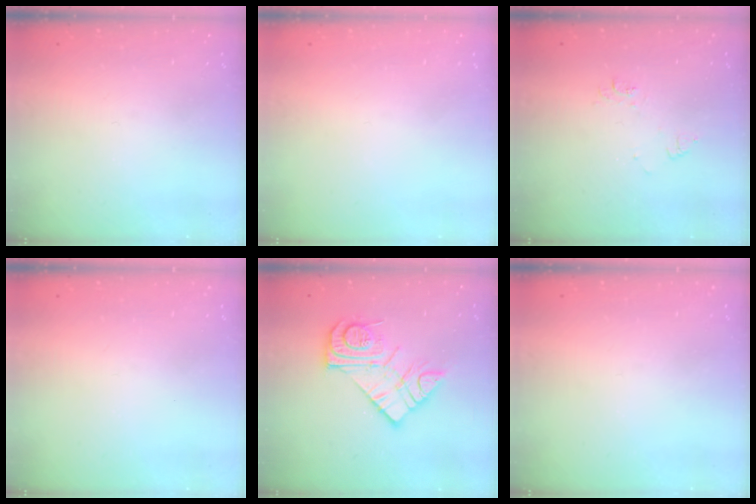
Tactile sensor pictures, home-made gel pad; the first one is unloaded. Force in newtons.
{"total": 1.8, "press": 1.7, "slide": 0.1}
{"total": 6.2, "press": 6.2, "slide": 0.5}
{"total": 2.1, "press": 2.0, "slide": 0.4}
{"total": 13.4, "press": 13.4, "slide": 1.1}
{"total": 0.0}